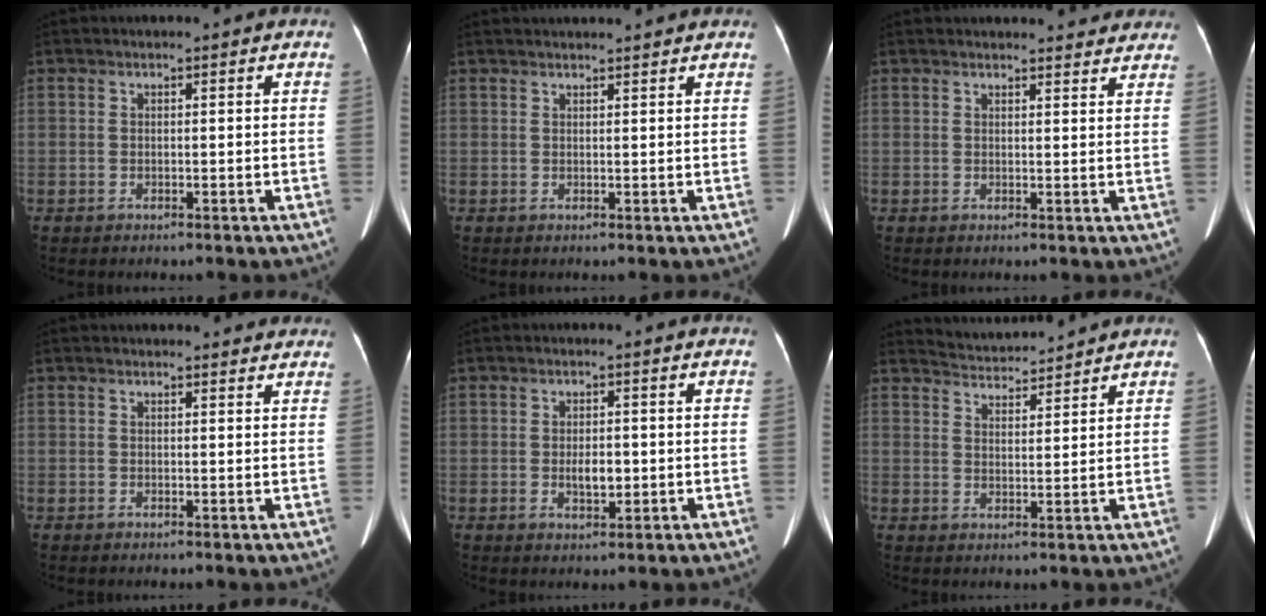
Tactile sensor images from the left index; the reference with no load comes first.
{"total": 6.0, "force": [5.8, 0.5, 1.6], "torque": [-0.018, 0.028, 0.066]}
{"total": 8.9, "force": [8.4, 2.1, 2.1], "torque": [-0.004, 0.006, 0.078]}
{"total": 4.4, "force": [4.2, 1.3, 0.9], "torque": [0.001, 0.004, 0.035]}
{"total": 3.1, "force": [-0.4, 1.5, 2.7], "torque": [-0.047, -0.001, -0.003]}
{"total": 5.7, "force": [5.7, 0.1, -0.1], "torque": [-0.009, 0.018, 0.095]}